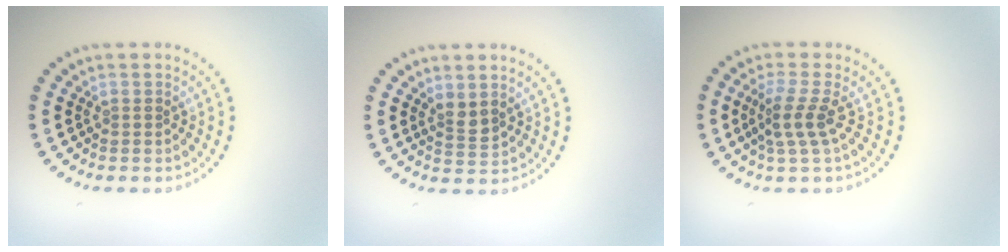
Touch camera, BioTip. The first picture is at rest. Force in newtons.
{"total": 1.5, "press": 1.2, "slide": 0.9}
{"total": 2.6, "press": 2.0, "slide": 1.6}